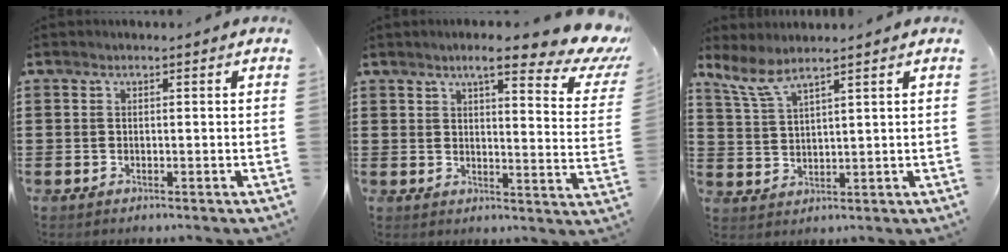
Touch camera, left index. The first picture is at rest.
{"total": 10.1, "force": [7.2, 1.6, 6.8], "torque": [-0.110, -0.034, 0.116]}
{"total": 5.4, "force": [4.4, 0.9, 3.2], "torque": [-0.074, -0.010, 0.080]}